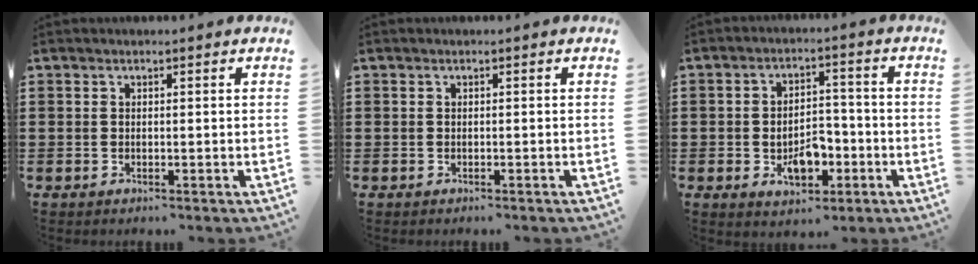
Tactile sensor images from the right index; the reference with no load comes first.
{"total": 0.0}
{"total": 6.7, "force": [-2.3, 3.8, 5.0], "torque": [-0.076, 0.003, -0.043]}